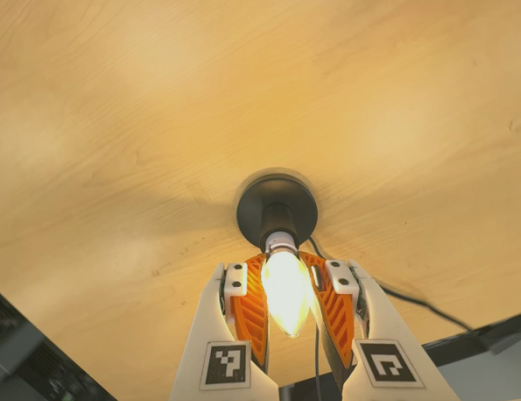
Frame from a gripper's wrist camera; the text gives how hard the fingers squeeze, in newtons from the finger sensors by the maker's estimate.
{"total": 23.4, "left": 24.7, "right": 22.1}